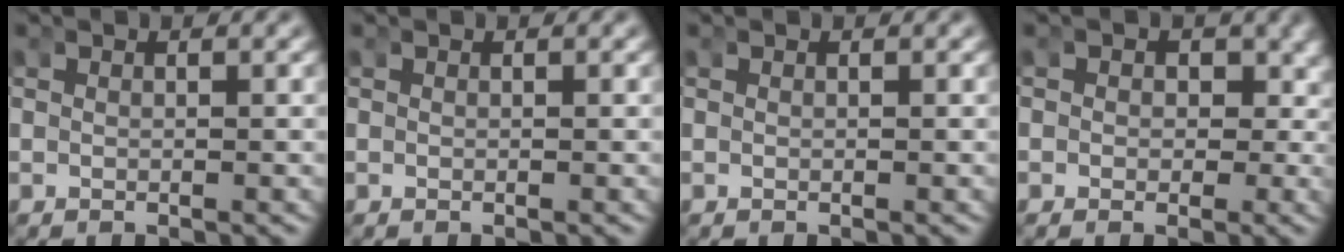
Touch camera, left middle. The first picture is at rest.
{"total": 0.0}
{"total": 0.0}
{"total": 4.6, "force": [-0.1, 3.8, 2.6], "torque": [-0.020, 0.002, -0.013]}